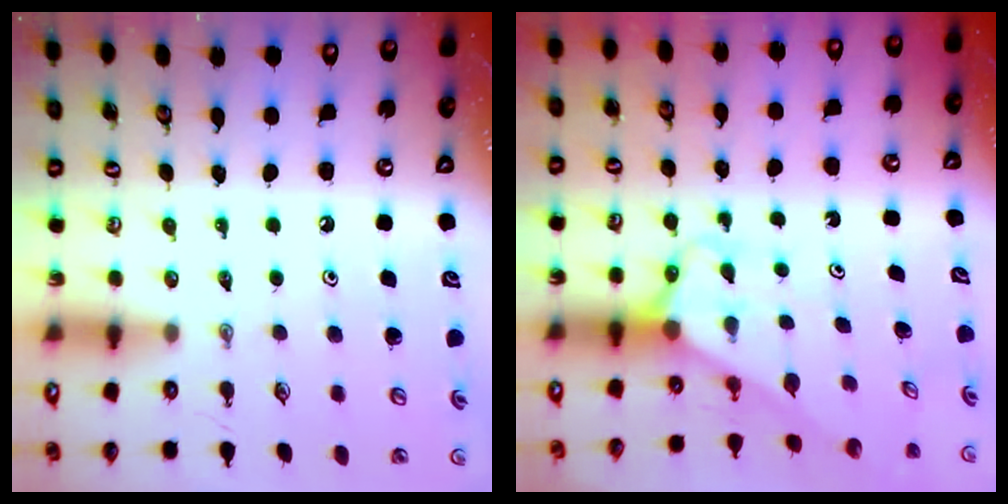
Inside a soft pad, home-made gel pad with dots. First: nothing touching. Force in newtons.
{"total": 2.9, "press": 2.9, "slide": 0.2}